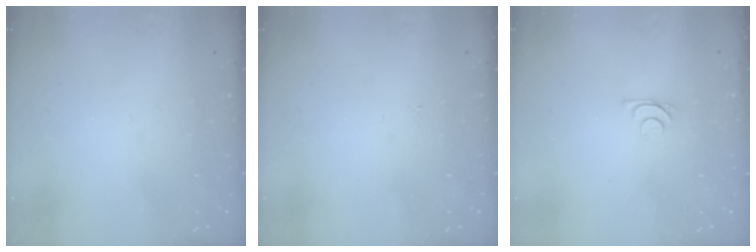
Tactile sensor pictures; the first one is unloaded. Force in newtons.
{"total": 3.1, "press": 3.1, "slide": 0.4}
{"total": 5.1, "press": 5.0, "slide": 0.9}